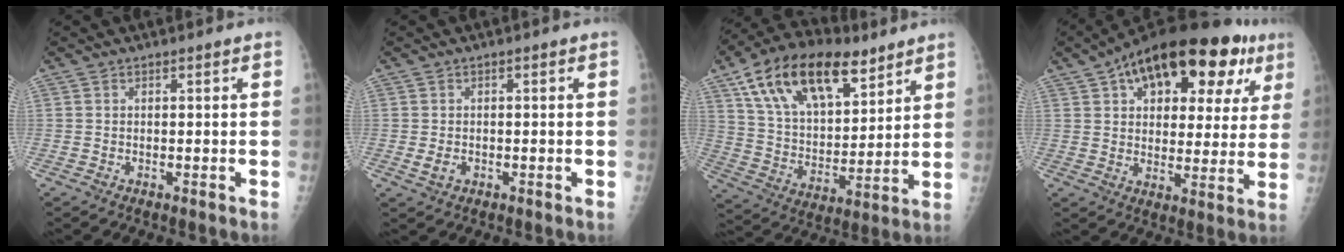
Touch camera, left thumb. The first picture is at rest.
{"total": 2.2, "force": [-0.6, 1.6, 1.4], "torque": [-0.024, -0.001, -0.007]}
{"total": 22.8, "force": [12.9, 11.6, 14.9], "torque": [-0.235, -0.027, 0.230]}
{"total": 24.7, "force": [11.8, 12.5, 17.8], "torque": [-0.227, 0.014, 0.168]}